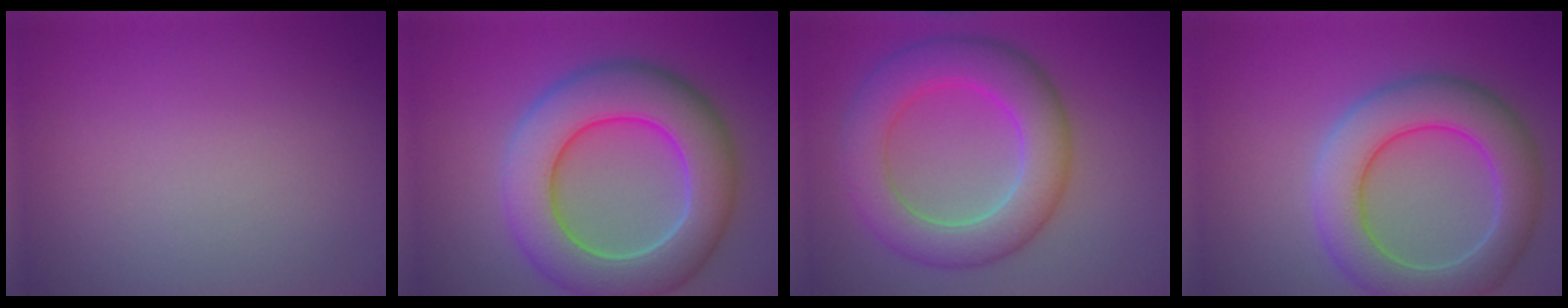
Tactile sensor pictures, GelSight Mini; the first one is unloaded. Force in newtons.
{"total": 10.1, "press": 10.0, "slide": 0.7}
{"total": 7.2, "press": 7.2, "slide": 0.2}
{"total": 7.5, "press": 7.5, "slide": 0.4}